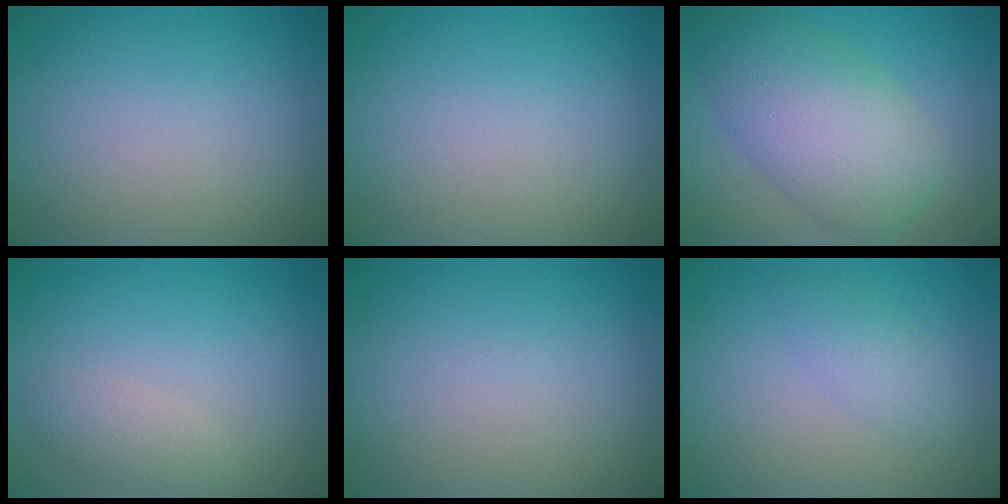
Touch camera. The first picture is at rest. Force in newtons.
{"total": 0.0}
{"total": 7.8, "press": 7.8, "slide": 0.5}
{"total": 1.7, "press": 1.7, "slide": 0.0}
{"total": 0.0}
{"total": 2.0, "press": 2.0, "slide": 0.1}